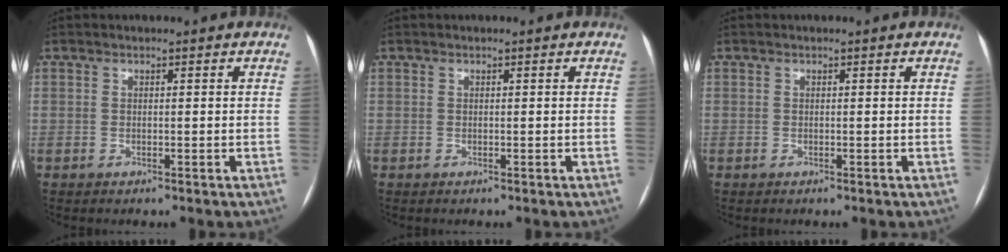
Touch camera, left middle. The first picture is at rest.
{"total": 0.0}
{"total": 0.0}